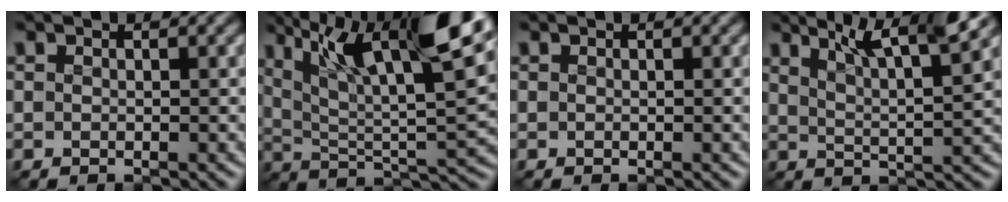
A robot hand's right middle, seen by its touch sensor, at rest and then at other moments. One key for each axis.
{"total": 13.2, "fx": 7.1, "fy": 3.7, "fz": 10.5, "tx": -0.184, "ty": 0.003, "tz": 0.122}
{"total": 0.0}
{"total": 6.7, "fx": 4.8, "fy": 1.2, "fz": 4.6, "tx": -0.072, "ty": 0.013, "tz": 0.068}